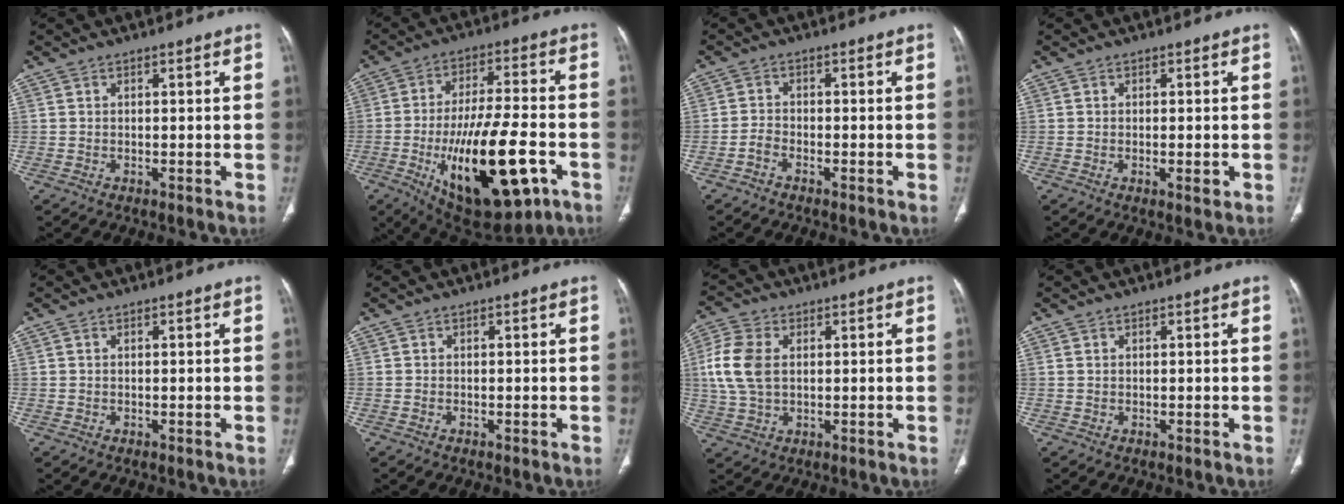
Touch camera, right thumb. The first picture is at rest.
{"total": 23.9, "force": [-8.0, 9.5, 20.4], "torque": [-0.336, 0.016, -0.108]}
{"total": 2.0, "force": [-1.5, 0.8, 0.9], "torque": [-0.021, 0.012, -0.032]}
{"total": 2.4, "force": [-0.7, 0.8, 2.1], "torque": [-0.031, -0.004, -0.008]}
{"total": 0.0}
{"total": 0.0}
{"total": 9.1, "force": [1.2, 5.9, 6.7], "torque": [-0.154, 0.008, 0.024]}
{"total": 0.0}